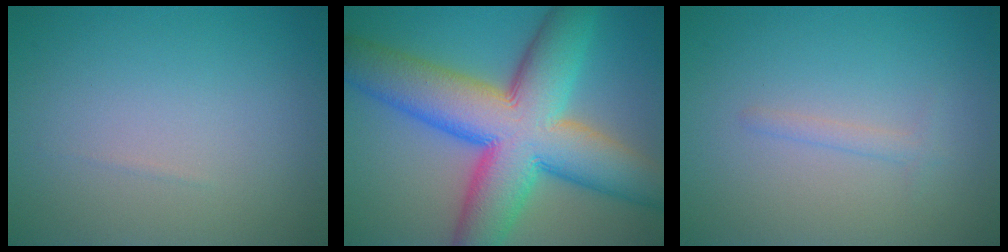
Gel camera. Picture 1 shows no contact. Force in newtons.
{"total": 14.6, "press": 14.6, "slide": 0.4}
{"total": 1.0, "press": 1.0, "slide": 0.0}